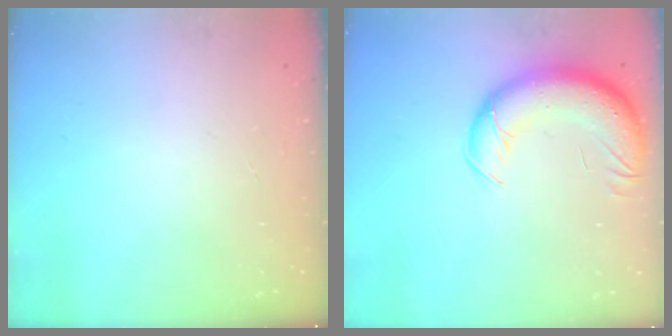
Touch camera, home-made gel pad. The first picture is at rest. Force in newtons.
{"total": 15.5, "press": 15.1, "slide": 3.1}